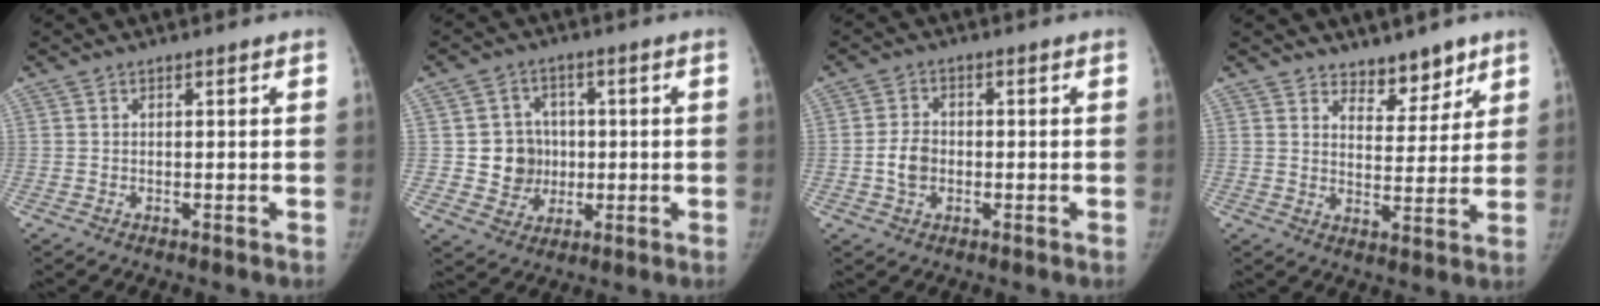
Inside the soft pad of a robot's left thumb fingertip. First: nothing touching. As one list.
[{"total": 8.2, "force": [-0.1, 7.8, 2.6], "torque": [-0.002, 0.011, 0.004]}, {"total": 5.4, "force": [-0.5, 5.1, 1.8], "torque": [-0.004, 0.010, -0.010]}, {"total": 6.8, "force": [5.4, 3.5, 2.4], "torque": [0.004, -0.039, 0.084]}]